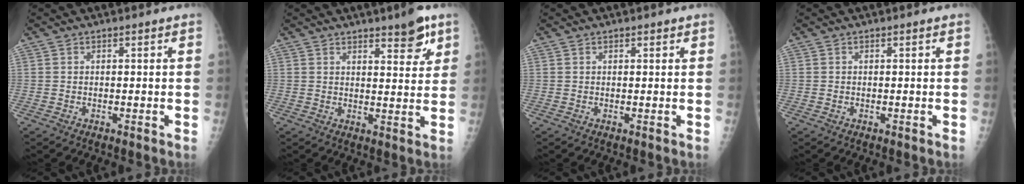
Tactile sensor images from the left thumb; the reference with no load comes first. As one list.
[{"total": 6.6, "force": [4.1, 2.0, 4.8], "torque": [-0.048, -0.024, 0.053]}, {"total": 0.8, "force": [0.5, 0.4, 0.5], "torque": [-0.006, -0.001, 0.006]}, {"total": 0.0}]